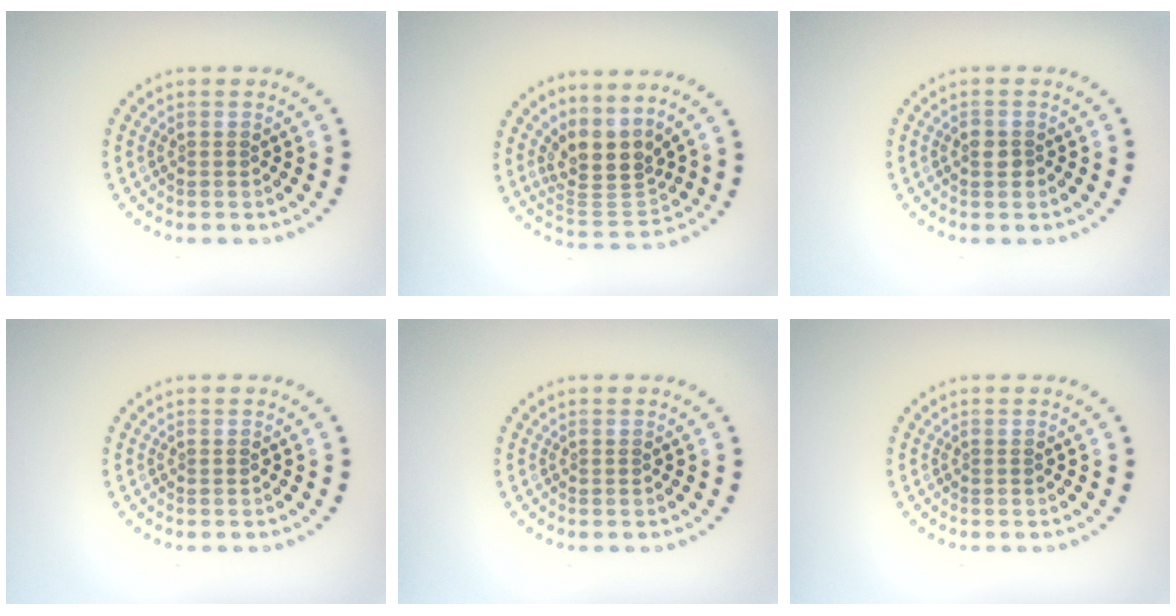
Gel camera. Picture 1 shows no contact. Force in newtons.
{"total": 4.0, "press": 3.0, "slide": 2.6}
{"total": 1.3, "press": 1.3, "slide": 0.3}
{"total": 0.0}
{"total": 0.0}
{"total": 0.0}